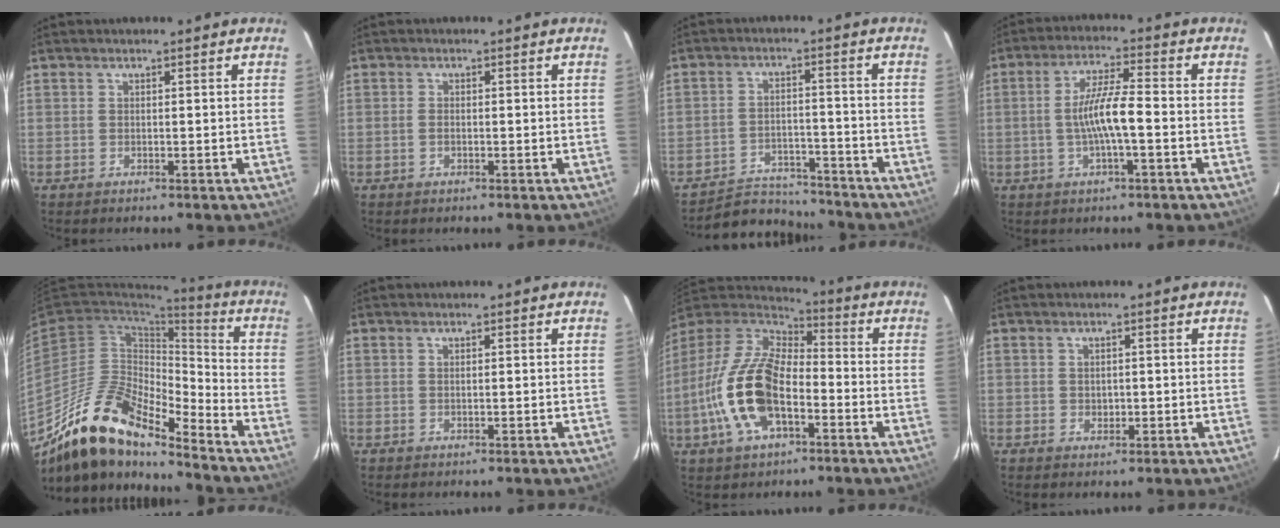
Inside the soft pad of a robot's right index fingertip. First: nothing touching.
{"total": 1.1, "force": [-0.3, 0.7, 0.7], "torque": [-0.015, 0.002, -0.007]}
{"total": 10.2, "force": [-9.7, 2.9, 1.1], "torque": [-0.044, 0.016, -0.144]}
{"total": 7.5, "force": [-1.5, 0.7, 7.3], "torque": [-0.139, 0.004, -0.027]}
{"total": 18.4, "force": [-14.9, 5.2, 9.4], "torque": [-0.169, -0.008, -0.280]}
{"total": 0.0}
{"total": 18.1, "force": [-5.8, 9.0, 14.7], "torque": [-0.311, -0.008, -0.113]}
{"total": 1.4, "force": [-0.1, 1.4, 0.4], "torque": [-0.002, 0.001, 0.001]}